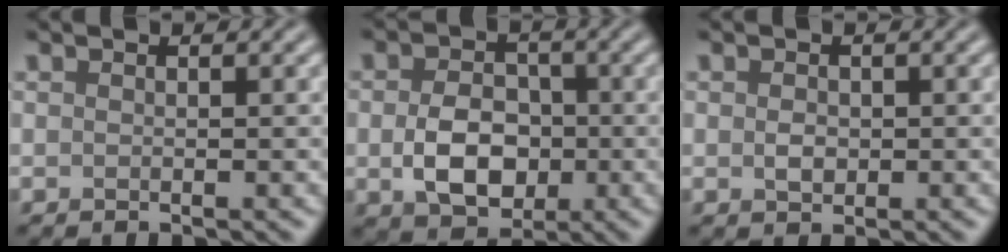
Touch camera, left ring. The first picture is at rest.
{"total": 5.5, "force": [-0.9, 4.0, 3.7], "torque": [-0.073, -0.005, -0.016]}
{"total": 1.3, "force": [0.0, 1.0, 0.9], "torque": [-0.016, -0.002, -0.001]}